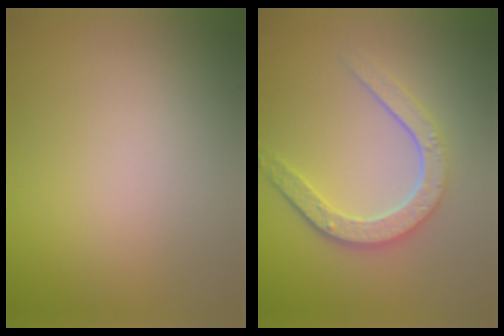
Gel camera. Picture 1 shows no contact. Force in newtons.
{"total": 4.7, "press": 3.6, "slide": 3.0}